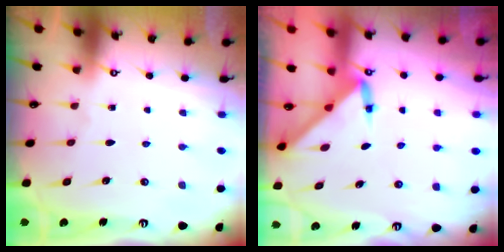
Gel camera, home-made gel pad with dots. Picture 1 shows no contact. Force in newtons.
{"total": 3.2, "press": 3.2, "slide": 0.2}